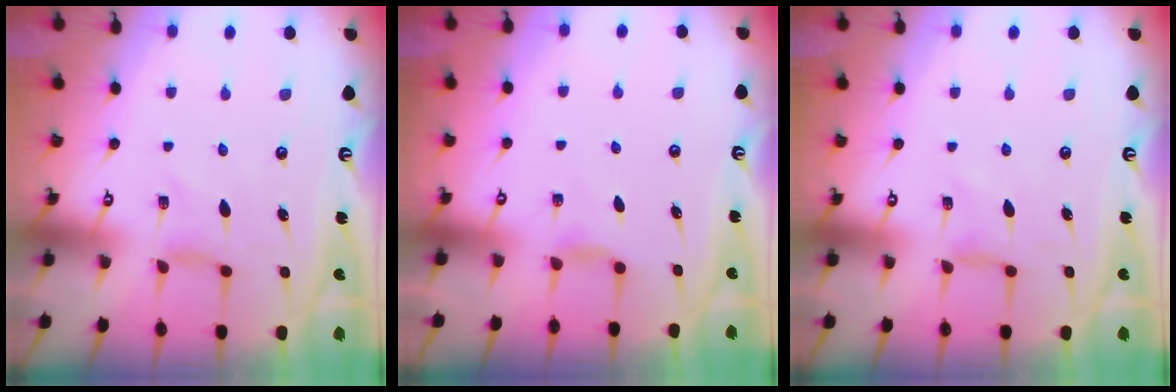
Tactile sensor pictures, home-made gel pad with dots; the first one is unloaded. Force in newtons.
{"total": 2.7, "press": 2.6, "slide": 0.5}
{"total": 0.5, "press": 0.5, "slide": 0.3}